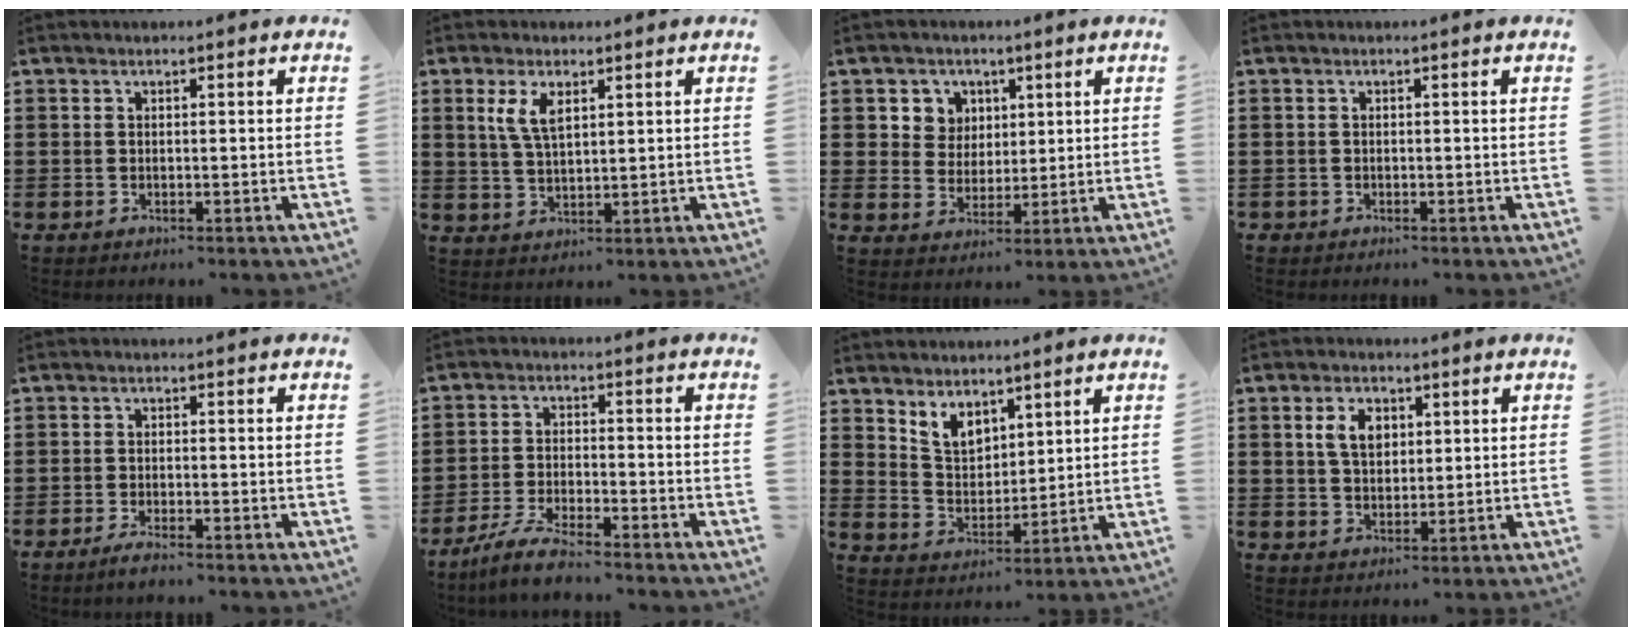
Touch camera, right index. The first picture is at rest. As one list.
[{"total": 4.7, "force": [1.9, 2.0, 3.8], "torque": [-0.082, 0.007, 0.033]}, {"total": 5.1, "force": [2.0, 4.6, 0.5], "torque": [-0.028, 0.015, 0.035]}, {"total": 0.6, "force": [-0.3, 0.5, -0.1], "torque": [0.000, 0.005, -0.010]}, {"total": 1.8, "force": [-1.7, 0.1, 0.8], "torque": [-0.015, 0.001, -0.030]}, {"total": 5.3, "force": [-4.9, 0.3, 2.0], "torque": [-0.055, -0.006, -0.099]}, {"total": 5.2, "force": [3.9, 3.0, 1.8], "torque": [-0.052, -0.003, 0.074]}, {"total": 5.0, "force": [1.5, 3.2, 3.5], "torque": [-0.080, 0.015, 0.024]}]